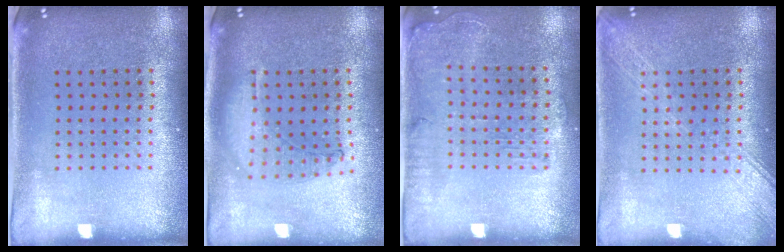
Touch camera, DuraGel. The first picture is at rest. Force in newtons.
{"total": 1.0, "press": 1.0, "slide": 0.2}
{"total": 1.3, "press": 1.3, "slide": 0.3}
{"total": 1.7, "press": 1.7, "slide": 0.2}